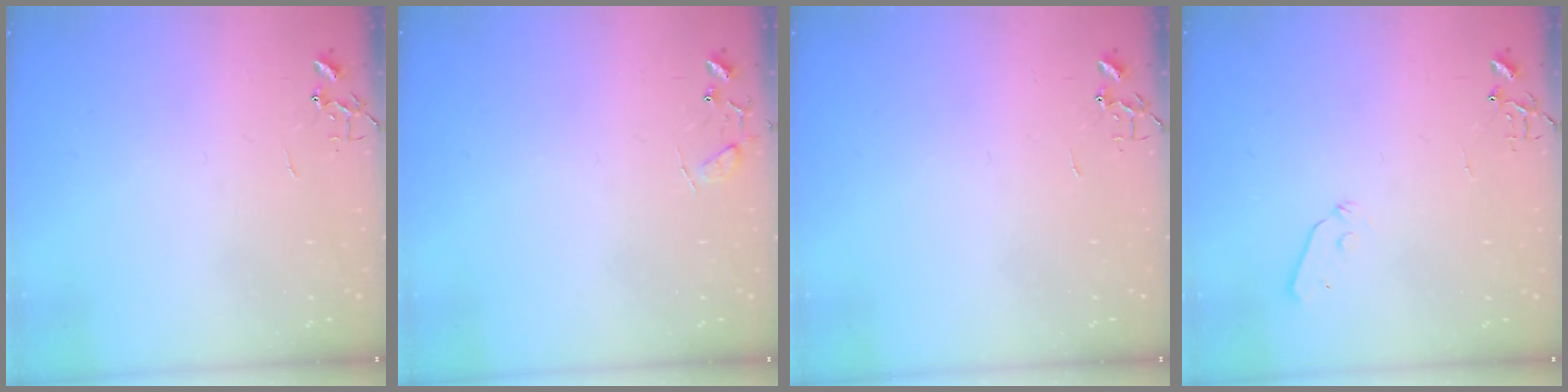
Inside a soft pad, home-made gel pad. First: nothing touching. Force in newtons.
{"total": 8.0, "press": 8.0, "slide": 0.5}
{"total": 0.0}
{"total": 4.0, "press": 4.0, "slide": 0.5}